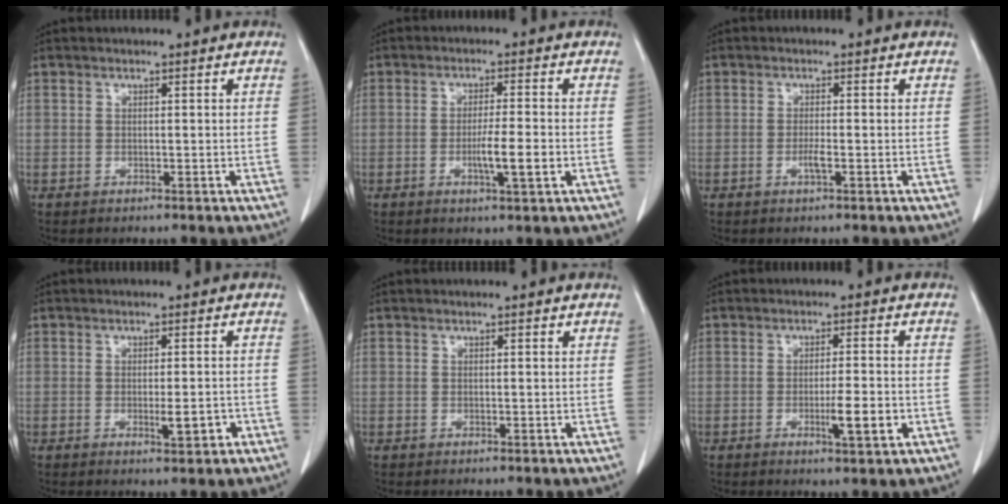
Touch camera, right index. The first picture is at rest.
{"total": 5.2, "force": [-1.4, 0.1, 5.0], "torque": [-0.084, -0.006, -0.020]}
{"total": 1.5, "force": [-0.6, 0.0, 1.4], "torque": [-0.030, -0.002, -0.011]}
{"total": 3.1, "force": [-1.0, 0.7, 2.9], "torque": [-0.044, -0.002, -0.010]}
{"total": 0.0}
{"total": 4.8, "force": [-1.4, 0.3, 4.6], "torque": [-0.075, -0.005, -0.018]}